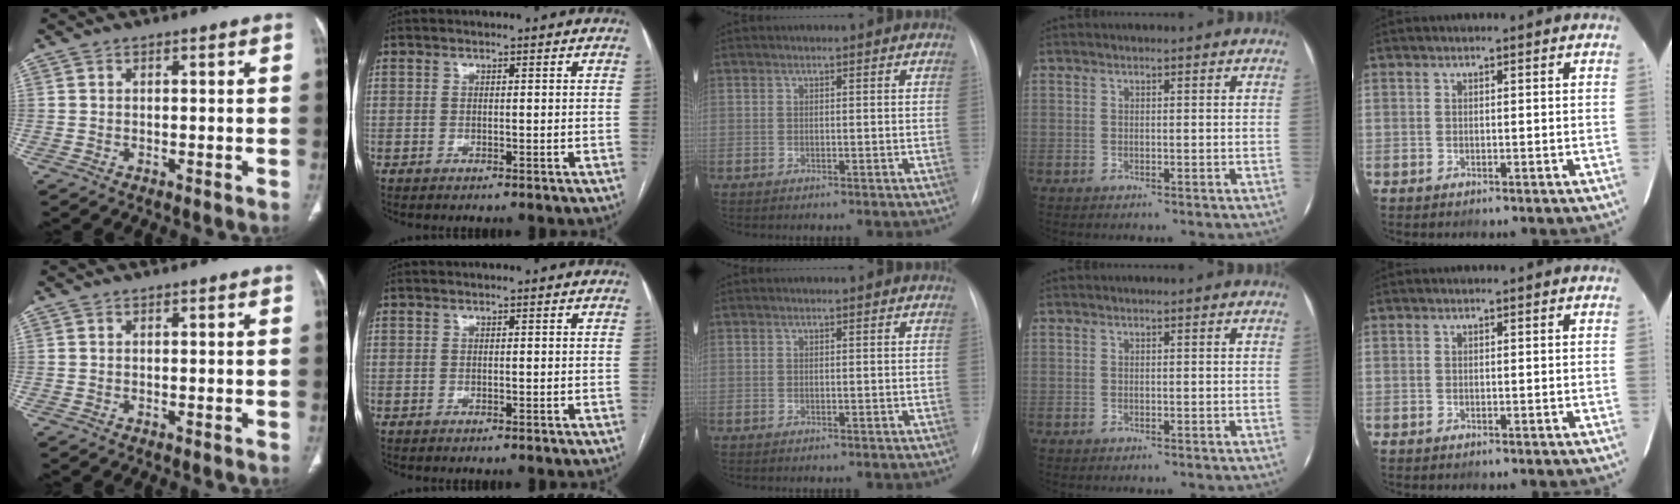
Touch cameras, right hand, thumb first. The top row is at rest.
{}